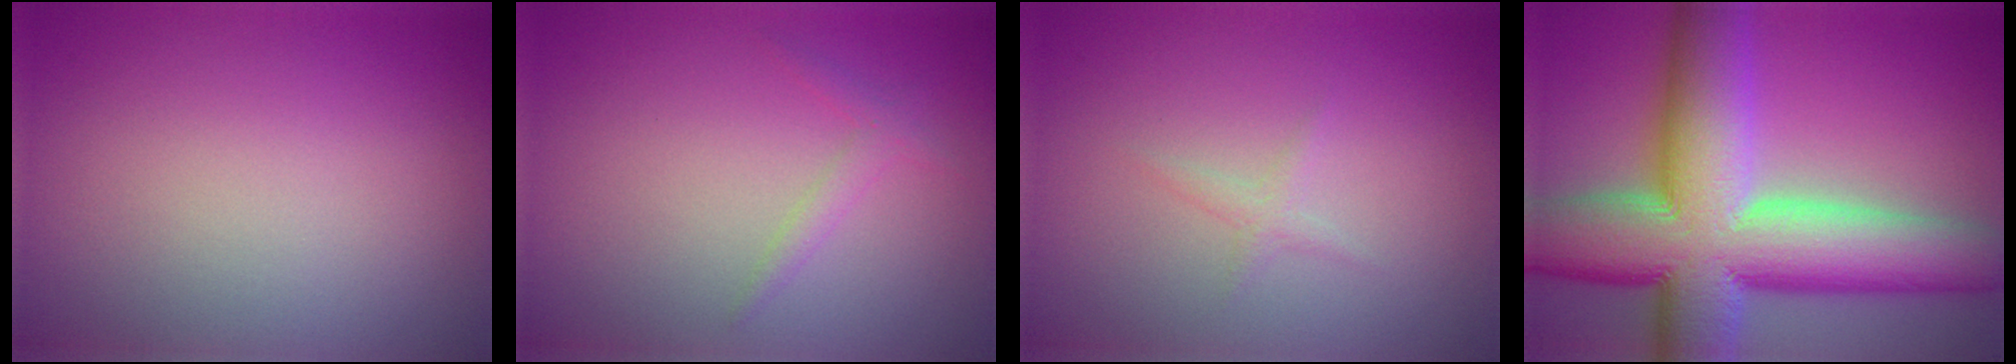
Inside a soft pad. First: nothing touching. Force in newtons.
{"total": 1.2, "press": 1.2, "slide": 0.1}
{"total": 0.9, "press": 0.9, "slide": 0.1}
{"total": 15.9, "press": 15.9, "slide": 0.6}